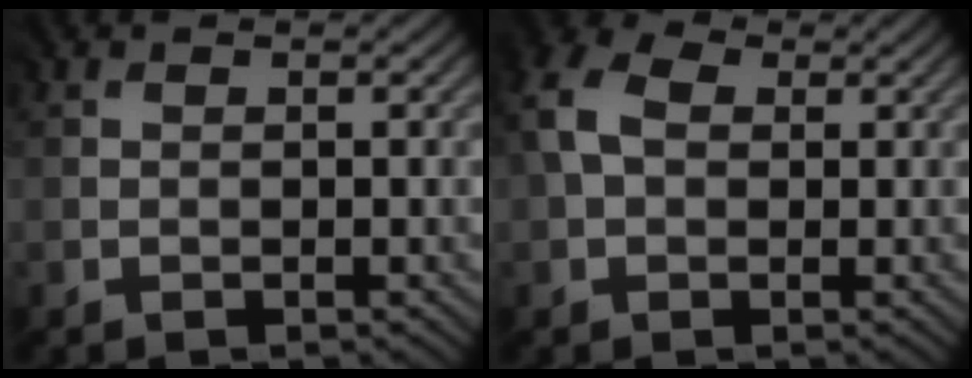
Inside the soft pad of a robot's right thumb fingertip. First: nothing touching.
{"total": 6.3, "force": [1.3, 4.5, 4.2], "torque": [-0.117, 0.010, 0.016]}